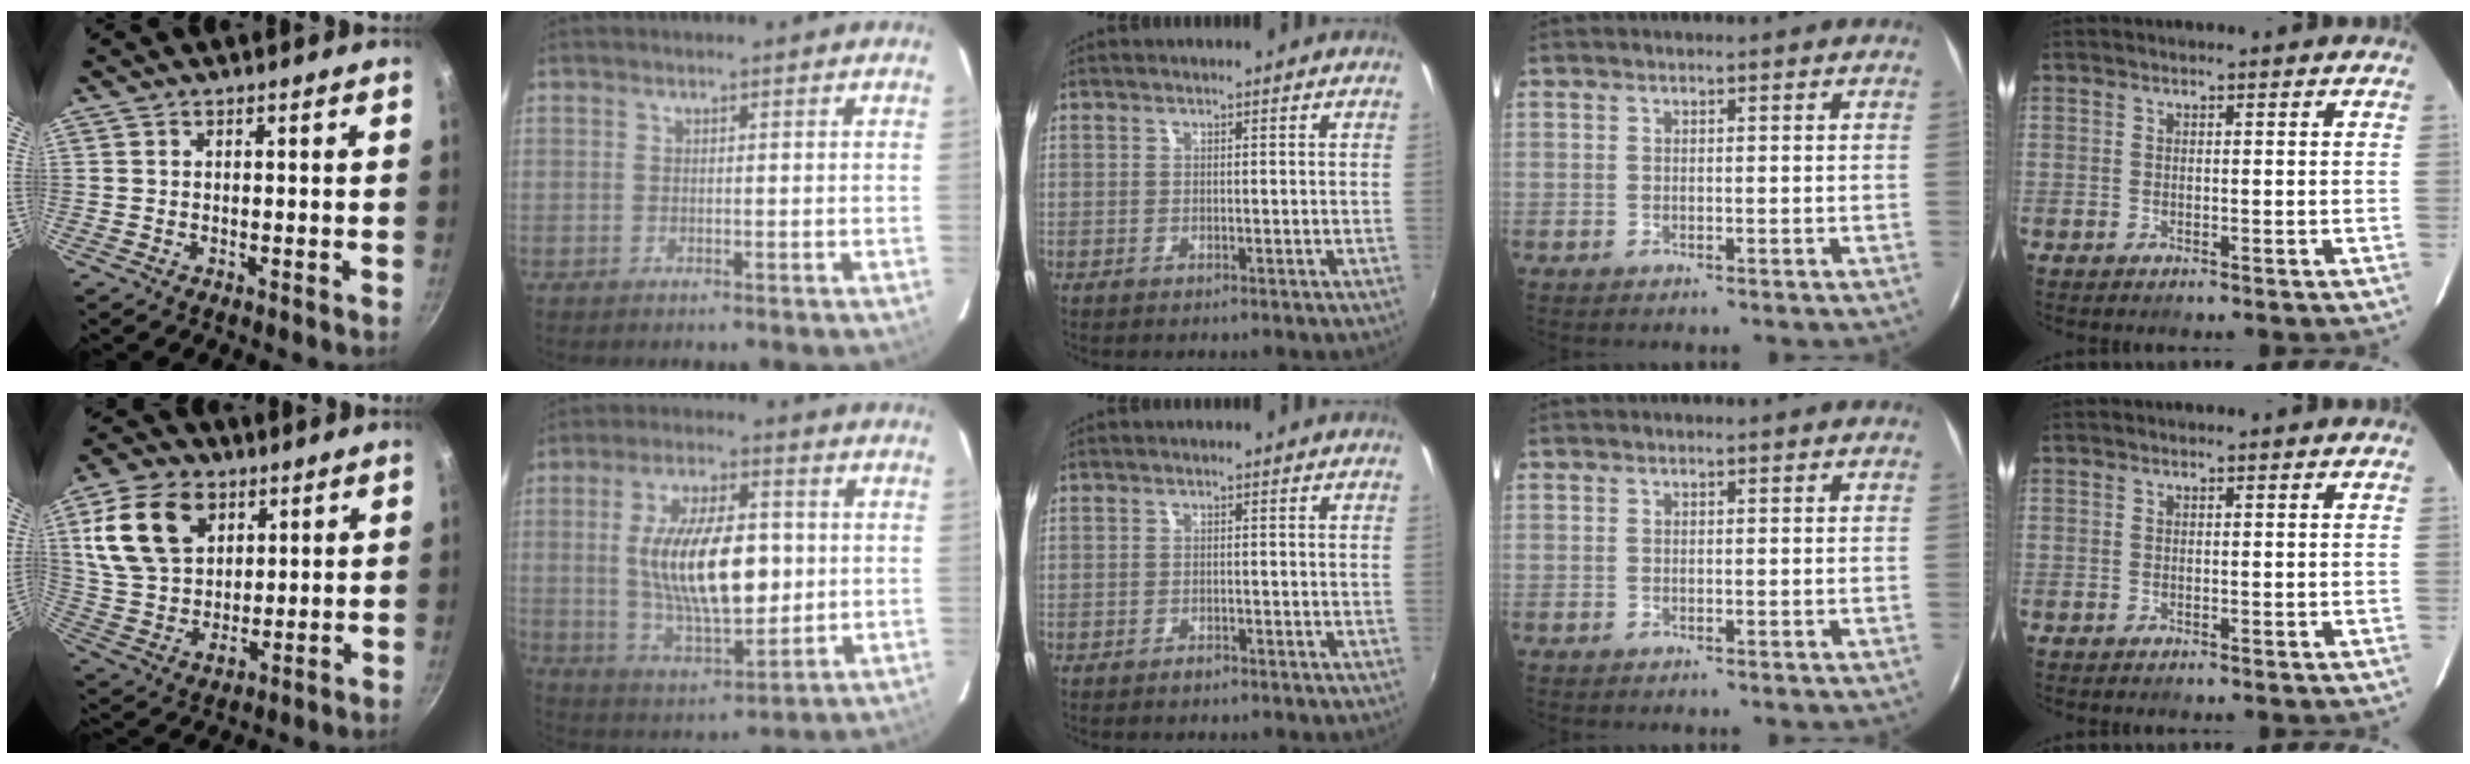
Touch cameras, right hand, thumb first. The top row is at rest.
{"thumb": {"total": 16.4, "force": [6.2, 11.3, 10.1], "torque": [-0.168, -0.009, 0.123]}, "index": {"total": 17.4, "force": [1.0, 7.3, 15.7], "torque": [-0.282, 0.000, 0.028]}, "middle": {"total": 1.1, "force": [-1.0, 0.4, 0.3], "torque": [-0.007, -0.001, -0.016]}}